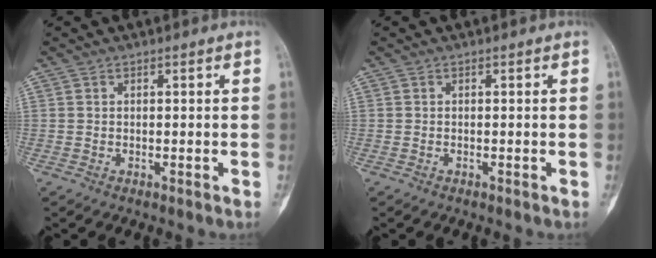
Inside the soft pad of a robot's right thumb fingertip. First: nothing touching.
{"total": 0.0}